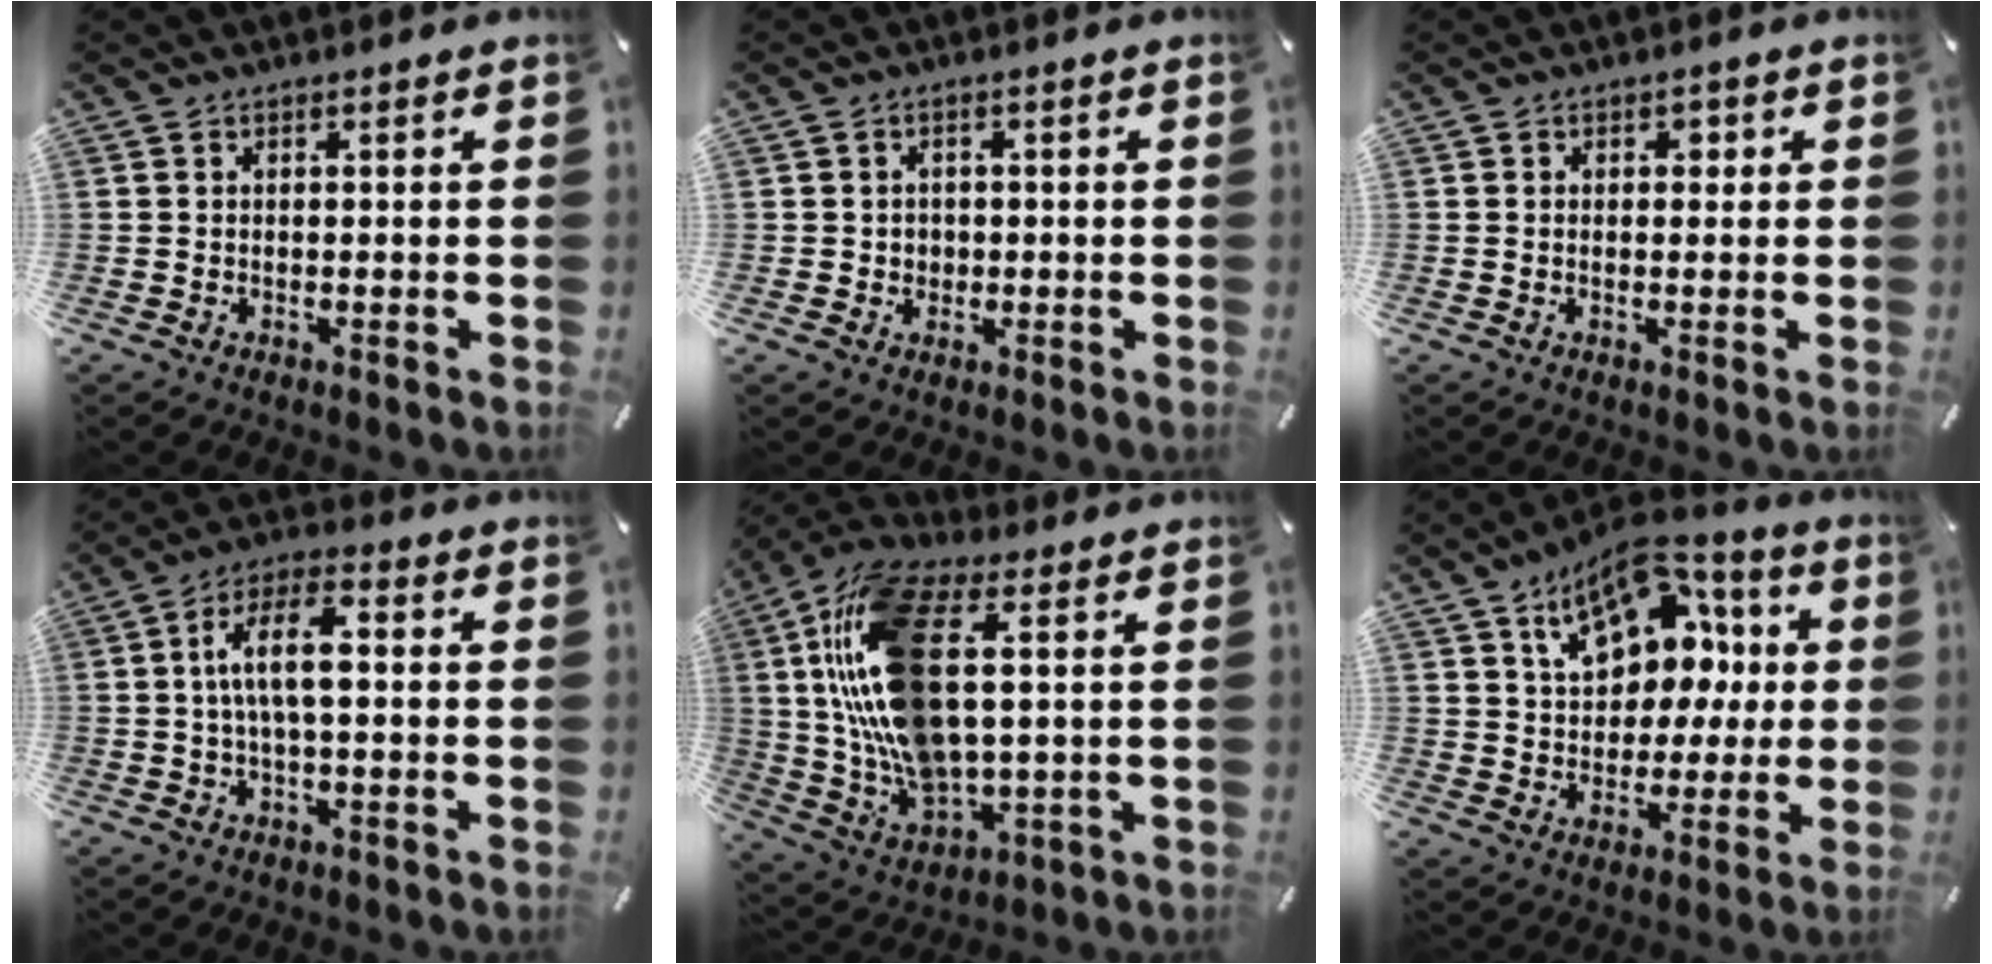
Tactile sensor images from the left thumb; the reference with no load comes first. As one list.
[{"total": 2.2, "force": [-0.1, 2.2, 0.1], "torque": [0.003, 0.003, -0.006]}, {"total": 1.4, "force": [0.3, 1.2, 0.6], "torque": [-0.006, 0.007, 0.000]}, {"total": 9.2, "force": [0.3, 3.7, 8.4], "torque": [-0.165, 0.012, 0.004]}, {"total": 20.0, "force": [4.8, 9.6, 16.9], "torque": [-0.385, -0.011, 0.080]}, {"total": 15.3, "force": [6.7, 11.1, 8.1], "torque": [-0.125, -0.033, 0.125]}]